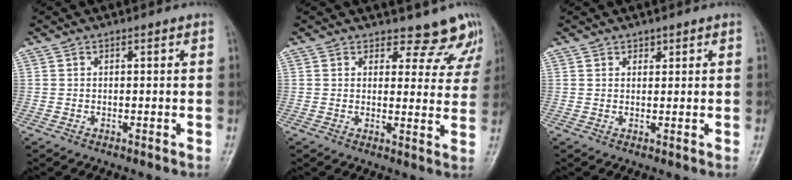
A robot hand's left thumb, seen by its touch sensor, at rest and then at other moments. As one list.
[{"total": 8.2, "force": [7.4, 3.7, 0.3], "torque": [0.044, -0.051, 0.065]}, {"total": 1.2, "force": [0.9, 0.8, 0.1], "torque": [0.013, -0.005, 0.009]}]